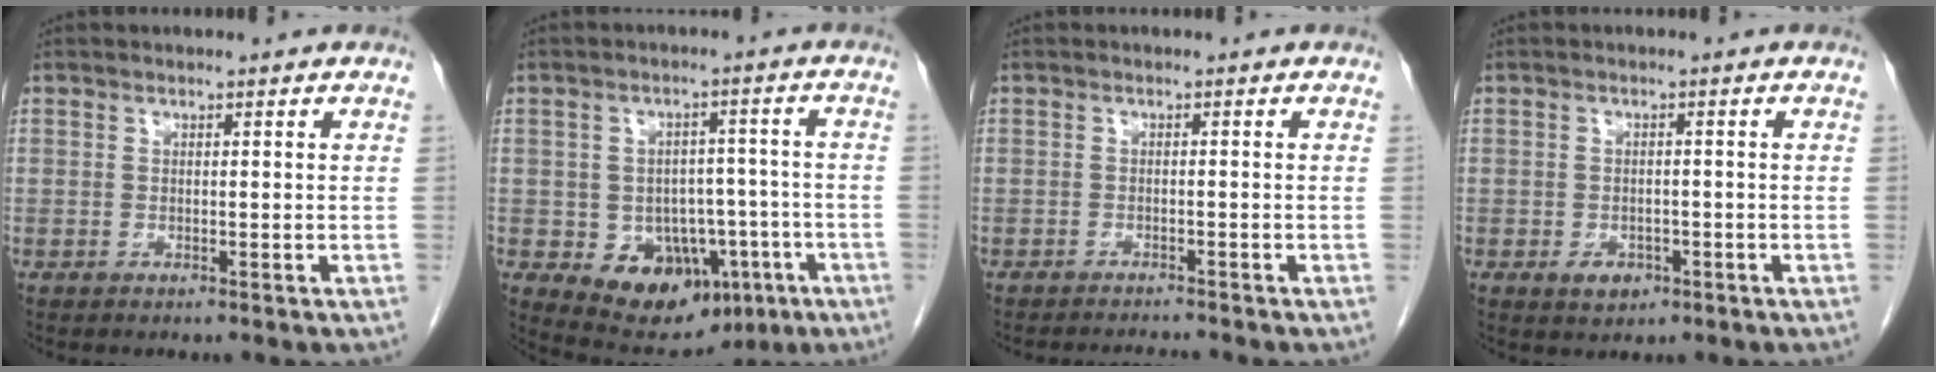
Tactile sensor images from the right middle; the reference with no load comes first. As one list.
[{"total": 12.7, "force": [-5.3, 8.4, 7.9], "torque": [-0.106, 0.019, -0.063]}, {"total": 2.3, "force": [-2.2, -0.7, 0.0], "torque": [-0.003, -0.013, -0.034]}, {"total": 2.6, "force": [-1.3, 1.8, 1.4], "torque": [-0.021, 0.002, -0.009]}]